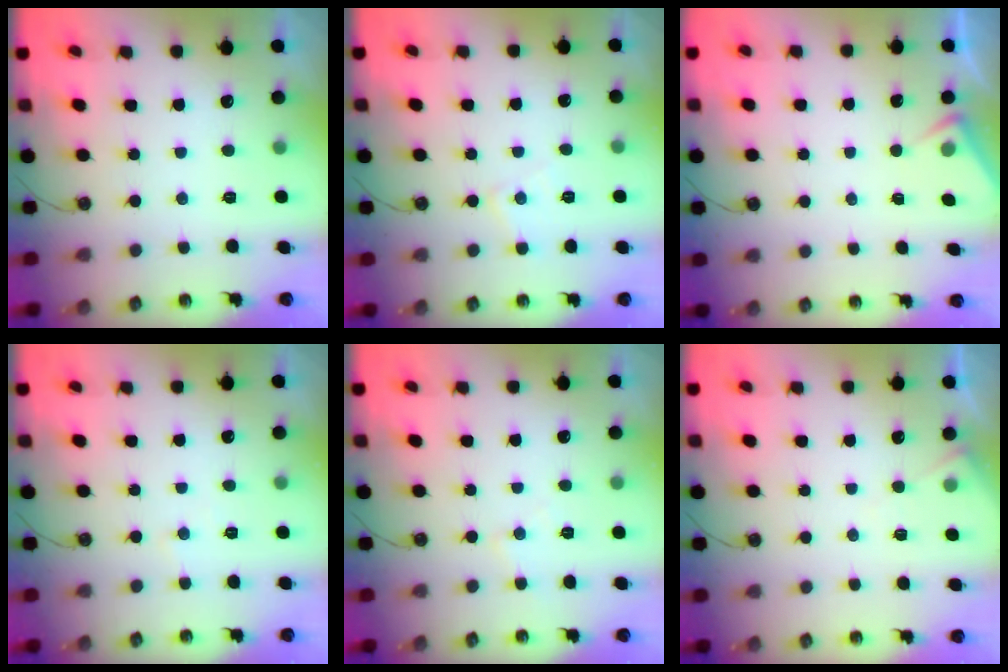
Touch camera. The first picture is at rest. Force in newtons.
{"total": 5.3, "press": 5.3, "slide": 0.4}
{"total": 3.7, "press": 3.6, "slide": 0.5}
{"total": 3.7, "press": 3.7, "slide": 0.6}
{"total": 4.8, "press": 4.7, "slide": 0.7}
{"total": 5.3, "press": 5.2, "slide": 0.7}